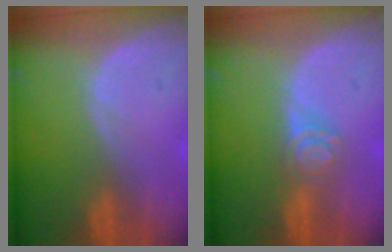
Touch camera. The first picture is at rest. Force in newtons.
{"total": 4.3, "press": 3.9, "slide": 1.9}